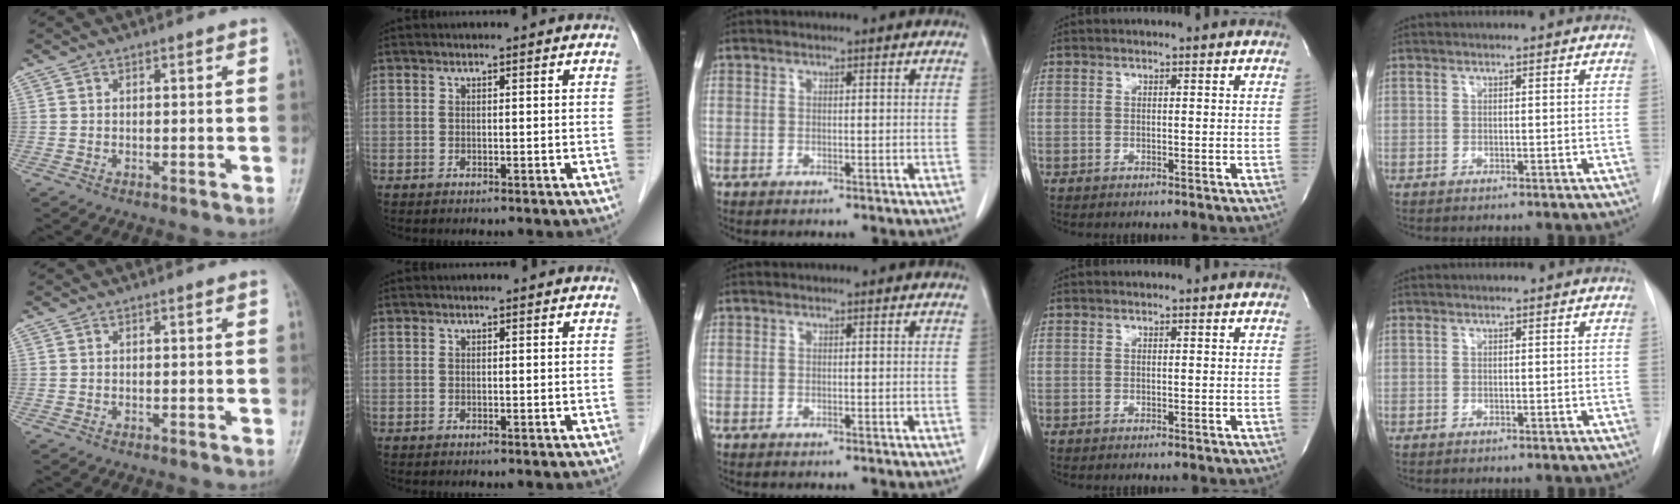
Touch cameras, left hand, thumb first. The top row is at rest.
{}